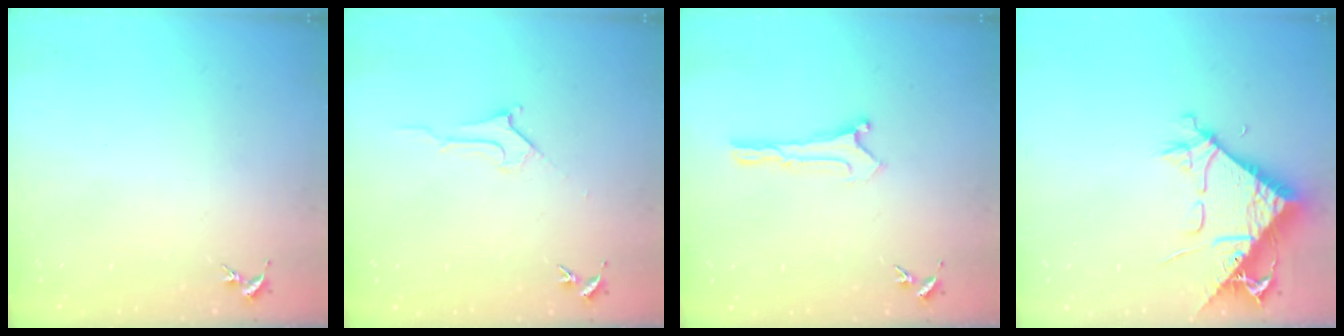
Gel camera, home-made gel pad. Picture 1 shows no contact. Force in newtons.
{"total": 2.8, "press": 2.8, "slide": 0.4}
{"total": 0.0}
{"total": 8.7, "press": 8.6, "slide": 1.0}